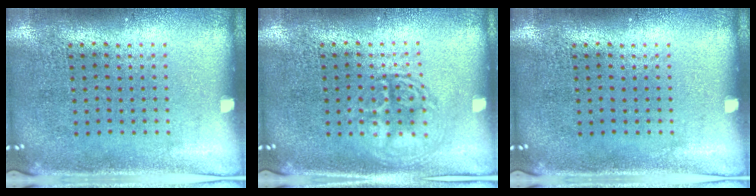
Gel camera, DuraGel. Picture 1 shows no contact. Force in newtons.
{"total": 2.6, "press": 2.6, "slide": 0.4}
{"total": 0.0}